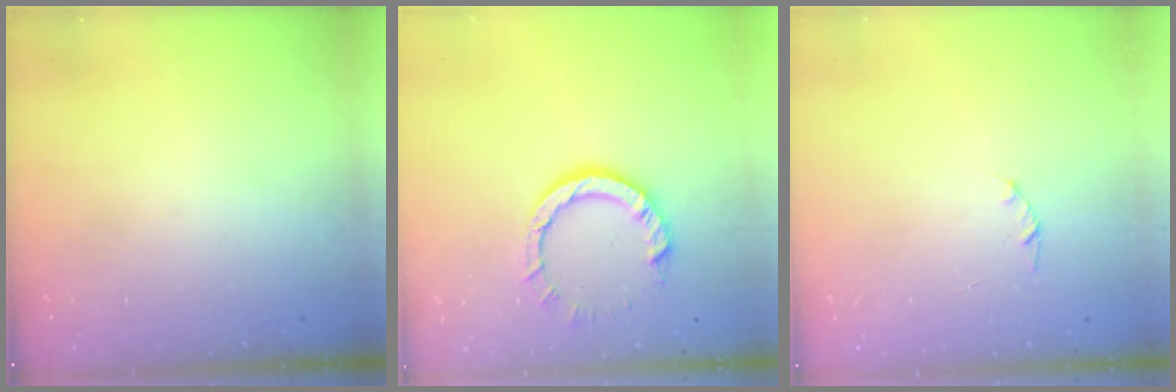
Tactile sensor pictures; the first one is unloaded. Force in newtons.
{"total": 9.3, "press": 9.3, "slide": 1.0}
{"total": 1.4, "press": 1.4, "slide": 0.3}